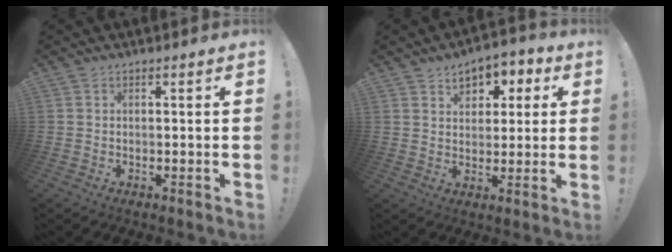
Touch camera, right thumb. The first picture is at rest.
{"total": 7.3, "force": [3.2, 5.6, 3.4], "torque": [-0.044, -0.012, 0.057]}